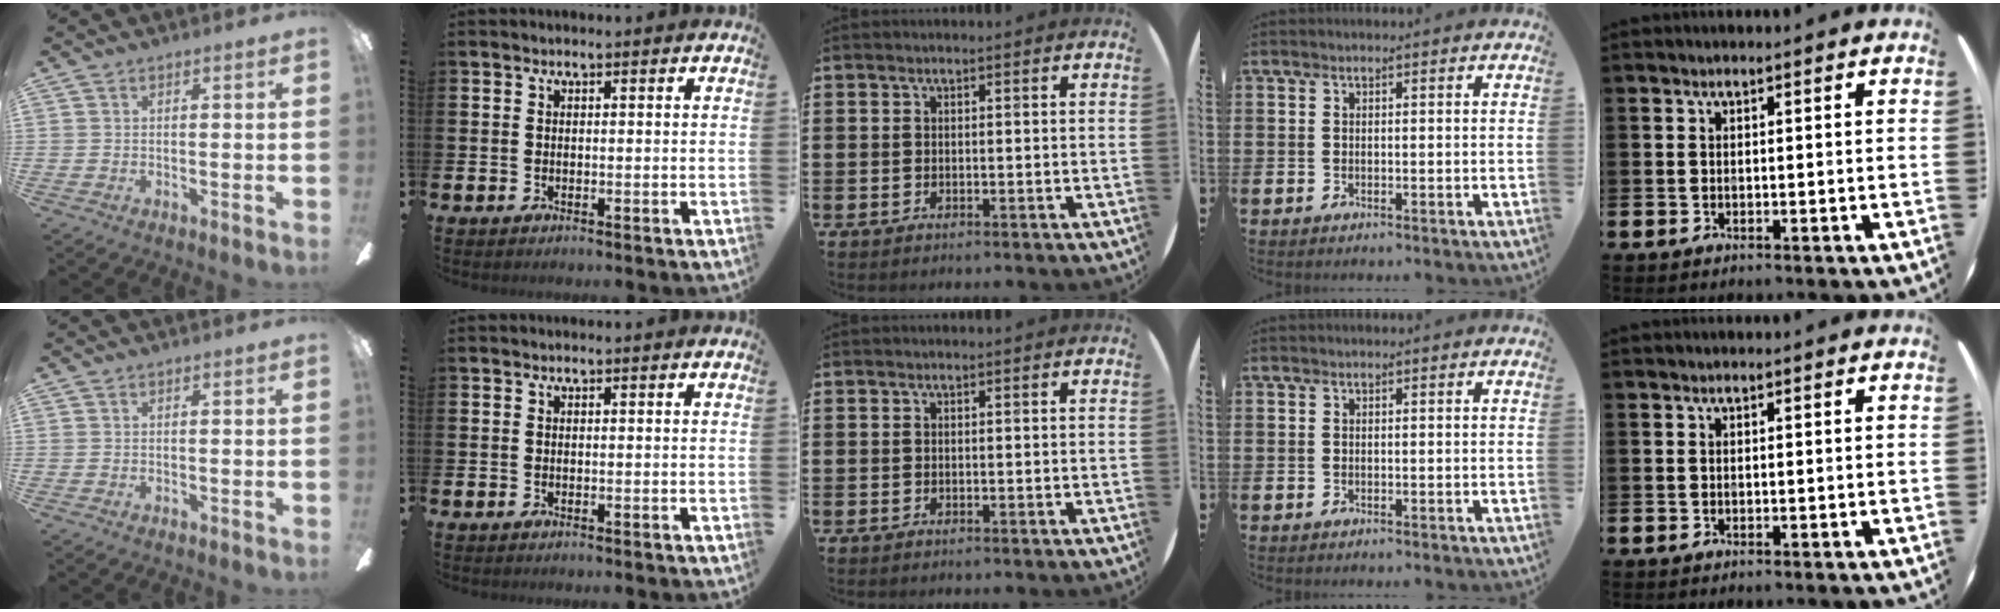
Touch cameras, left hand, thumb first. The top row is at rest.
{}